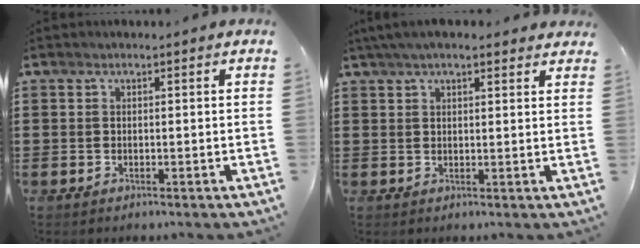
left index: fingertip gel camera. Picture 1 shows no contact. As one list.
[{"total": 3.8, "force": [2.9, 0.8, 2.2], "torque": [-0.049, 0.005, 0.054]}]